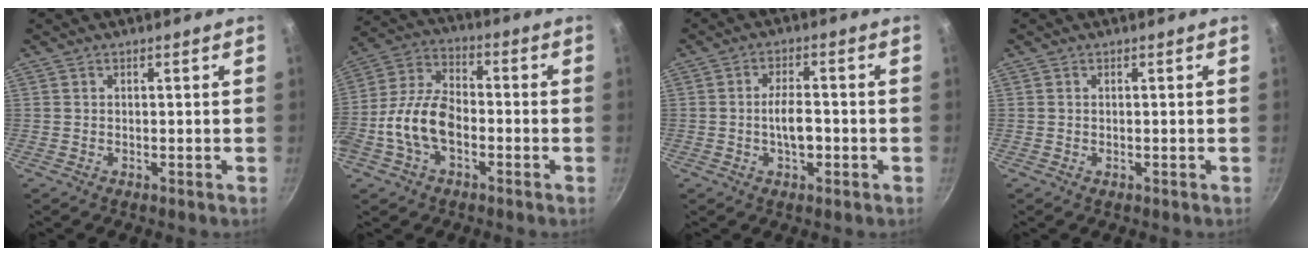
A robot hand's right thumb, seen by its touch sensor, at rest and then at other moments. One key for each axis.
{"total": 12.5, "fx": -3.3, "fy": 7.5, "fz": 9.4, "tx": -0.169, "ty": 0.042, "tz": -0.075}
{"total": 5.4, "fx": -1.2, "fy": 2.6, "fz": 4.6, "tx": -0.065, "ty": 0.016, "tz": -0.017}
{"total": 0.0}